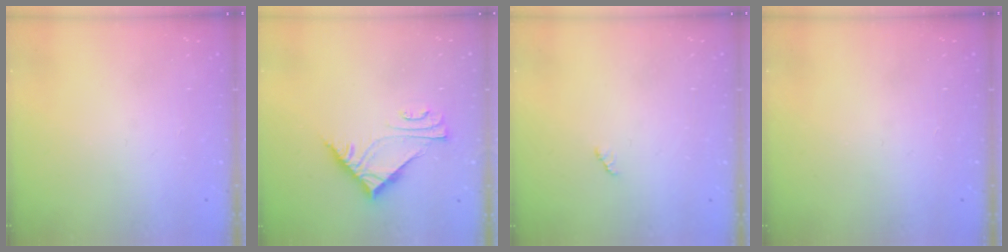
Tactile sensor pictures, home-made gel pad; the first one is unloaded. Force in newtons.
{"total": 7.7, "press": 7.7, "slide": 0.3}
{"total": 2.1, "press": 2.1, "slide": 0.3}
{"total": 0.0}